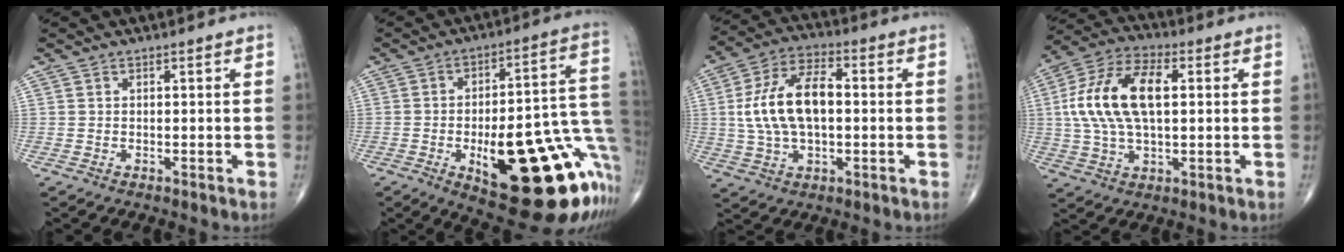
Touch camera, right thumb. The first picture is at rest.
{"total": 29.2, "force": [-9.5, 10.4, 25.6], "torque": [-0.261, 0.038, -0.112]}
{"total": 14.2, "force": [0.6, 7.6, 12.0], "torque": [-0.227, 0.022, 0.006]}
{"total": 16.4, "force": [2.2, 8.4, 14.0], "torque": [-0.279, 0.022, 0.036]}